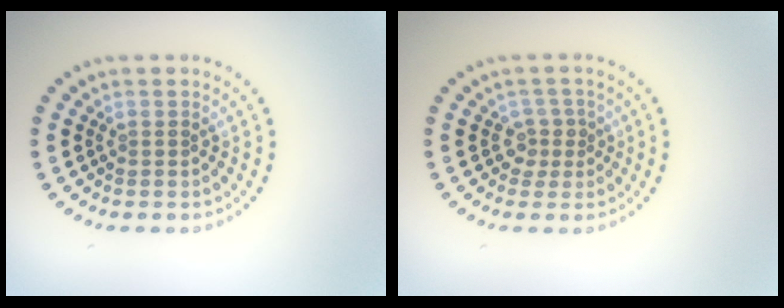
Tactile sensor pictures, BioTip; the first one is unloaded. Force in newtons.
{"total": 1.8, "press": 1.4, "slide": 1.1}